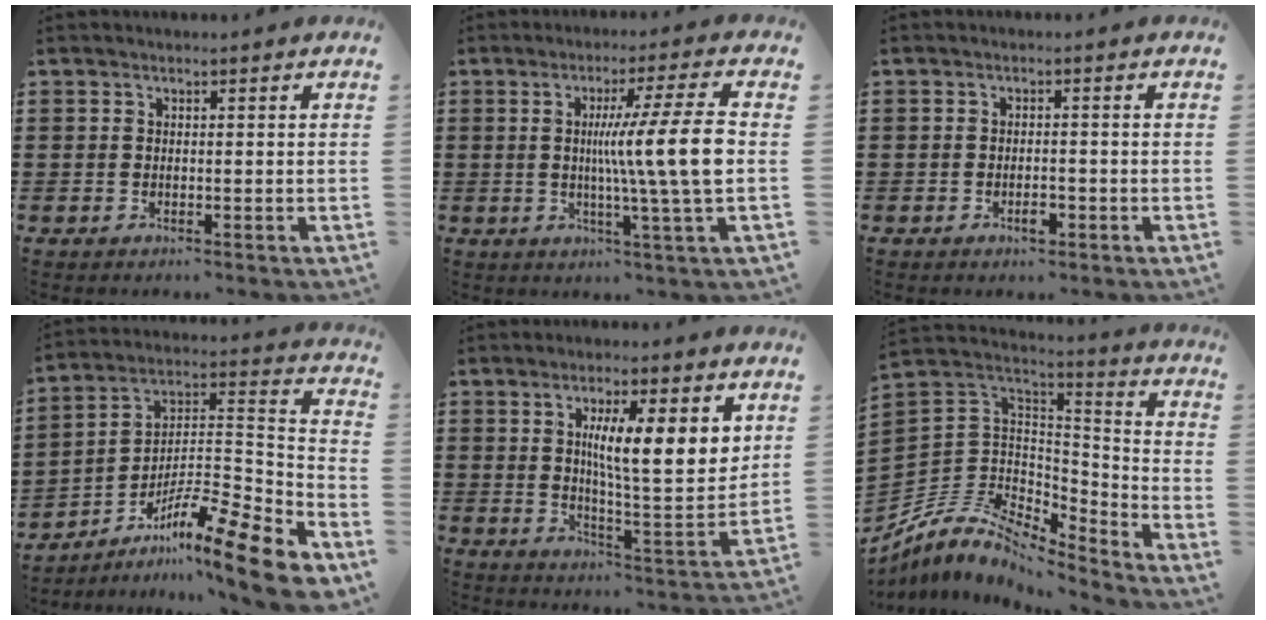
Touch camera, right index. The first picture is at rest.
{"total": 11.9, "force": [0.1, -0.4, 11.9], "torque": [-0.195, -0.011, -0.008]}
{"total": 2.1, "force": [-1.1, 0.8, 1.7], "torque": [-0.031, 0.001, -0.019]}
{"total": 13.1, "force": [-9.3, 1.6, 9.0], "torque": [-0.141, 0.014, -0.177]}
{"total": 10.0, "force": [3.6, 2.3, 9.0], "torque": [-0.148, -0.017, 0.051]}
{"total": 8.3, "force": [-6.0, 4.1, 4.0], "torque": [-0.109, -0.002, -0.122]}